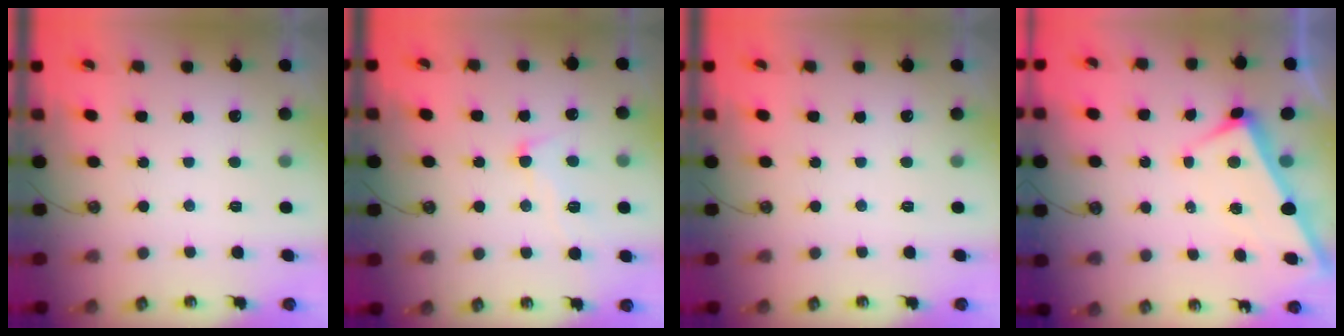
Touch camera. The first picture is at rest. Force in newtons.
{"total": 3.2, "press": 3.1, "slide": 0.9}
{"total": 0.0}
{"total": 2.9, "press": 2.9, "slide": 0.6}